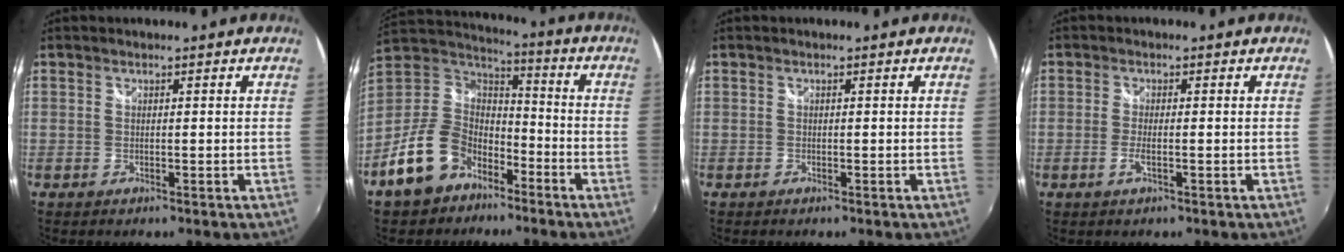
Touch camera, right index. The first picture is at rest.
{"total": 15.1, "force": [-9.0, 9.9, 7.0], "torque": [-0.168, 0.020, -0.151]}
{"total": 0.0}
{"total": 2.3, "force": [-0.8, 0.4, 2.1], "torque": [-0.045, -0.003, -0.016]}